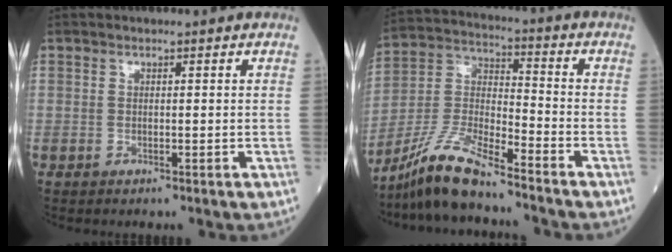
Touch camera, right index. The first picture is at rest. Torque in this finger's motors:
{"motor_torque": [1.08, -1.06, 0.13, 0.09]}